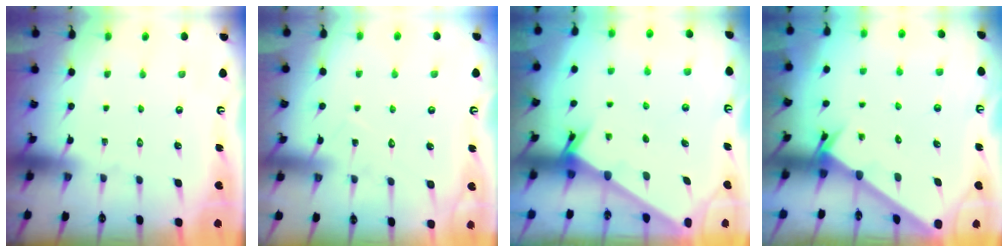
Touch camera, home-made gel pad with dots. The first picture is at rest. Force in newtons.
{"total": 6.6, "press": 6.6, "slide": 0.4}
{"total": 2.4, "press": 2.4, "slide": 0.2}
{"total": 2.3, "press": 2.3, "slide": 0.2}